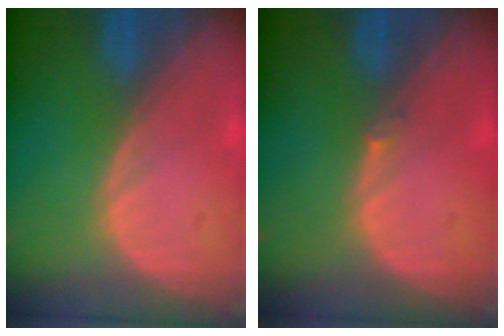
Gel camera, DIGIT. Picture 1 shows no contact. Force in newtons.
{"total": 0.5, "press": 0.5, "slide": 0.1}